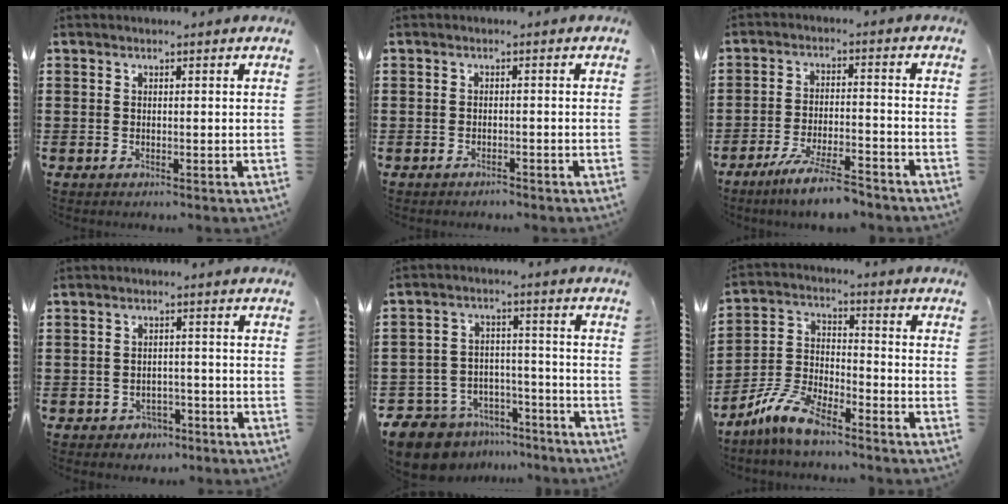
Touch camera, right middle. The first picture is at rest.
{"total": 1.0, "force": [-1.0, 0.1, 0.0], "torque": [-0.002, 0.003, -0.022]}
{"total": 6.8, "force": [-5.7, 0.5, 3.6], "torque": [-0.075, -0.008, -0.107]}
{"total": 2.2, "force": [-1.9, 1.1, 0.1], "torque": [-0.011, 0.002, -0.043]}
{"total": 9.3, "force": [-8.7, 3.2, 1.5], "torque": [-0.046, 0.028, -0.173]}
{"total": 8.6, "force": [-7.1, 2.0, 4.4], "torque": [-0.106, 0.008, -0.142]}